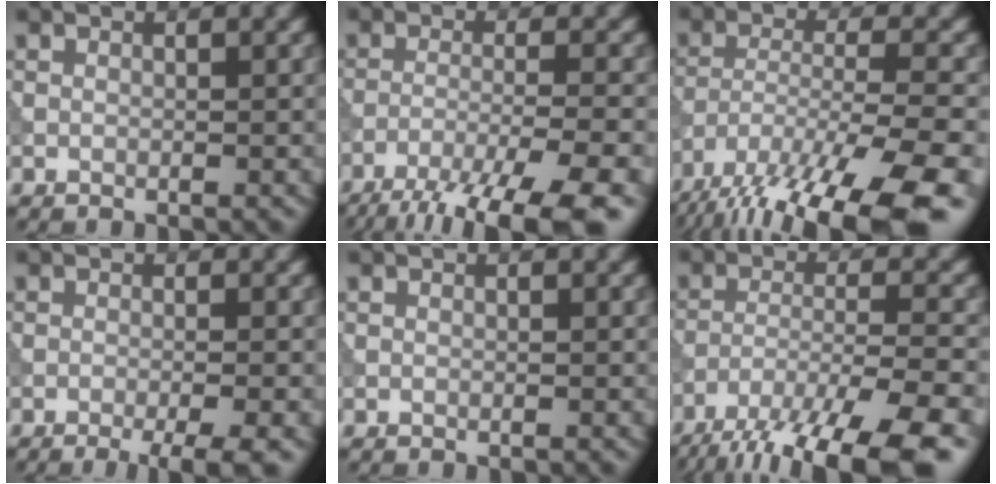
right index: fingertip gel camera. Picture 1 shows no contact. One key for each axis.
{"total": 11.8, "fx": -9.0, "fy": 2.2, "fz": 7.3, "tx": -0.119, "ty": -0.026, "tz": -0.130}
{"total": 15.2, "fx": -11.1, "fy": 4.0, "fz": 9.5, "tx": -0.190, "ty": -0.042, "tz": -0.162}
{"total": 4.1, "fx": -2.2, "fy": 0.7, "fz": 3.3, "tx": -0.044, "ty": 0.001, "tz": -0.037}
{"total": 0.0}
{"total": 14.0, "fx": -10.7, "fy": 3.8, "fz": 8.1, "tx": -0.155, "ty": -0.037, "tz": -0.153}